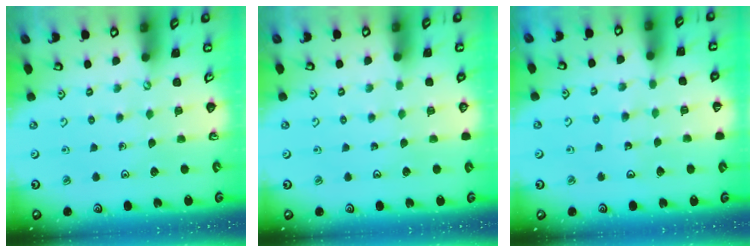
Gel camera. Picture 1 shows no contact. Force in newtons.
{"total": 0.0}
{"total": 2.7, "press": 2.7, "slide": 0.3}